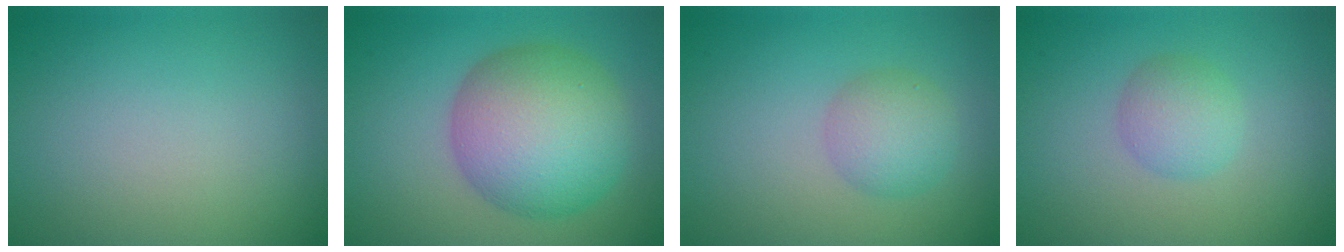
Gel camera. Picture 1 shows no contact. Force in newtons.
{"total": 9.4, "press": 9.4, "slide": 0.1}
{"total": 3.0, "press": 3.0, "slide": 0.1}
{"total": 2.3, "press": 2.3, "slide": 0.1}